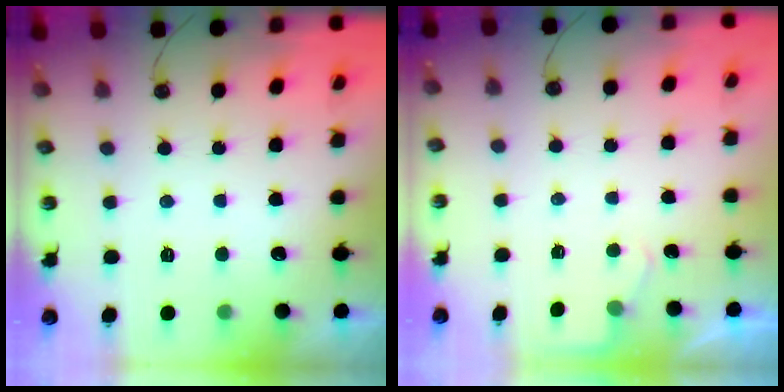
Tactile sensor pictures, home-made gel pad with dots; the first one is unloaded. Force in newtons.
{"total": 3.1, "press": 3.0, "slide": 0.5}